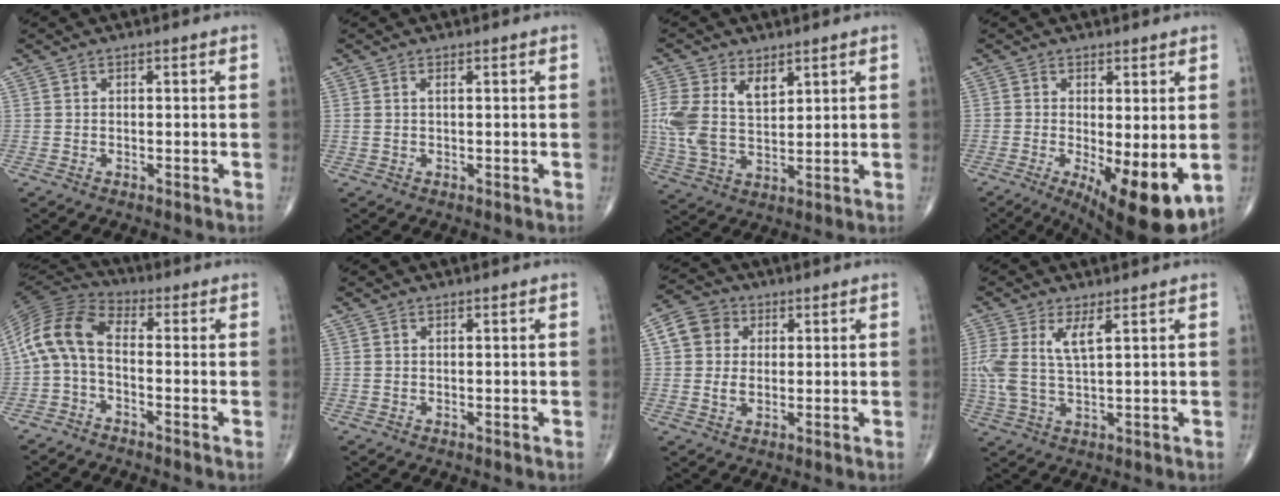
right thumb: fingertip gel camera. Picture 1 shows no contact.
{"total": 0.8, "force": [0.2, 0.1, 0.8], "torque": [-0.027, 0.007, 0.007]}
{"total": 10.5, "force": [3.5, 6.1, 7.8], "torque": [-0.162, -0.006, 0.076]}
{"total": 12.6, "force": [-3.1, 4.1, 11.5], "torque": [-0.164, -0.027, -0.033]}
{"total": 10.3, "force": [-1.3, 5.5, 8.6], "torque": [-0.171, 0.034, -0.041]}
{"total": 0.0}
{"total": 7.7, "force": [1.9, 6.4, 3.9], "torque": [-0.051, -0.001, 0.026]}
{"total": 7.3, "force": [2.3, 2.3, 6.6], "torque": [-0.162, -0.004, 0.052]}